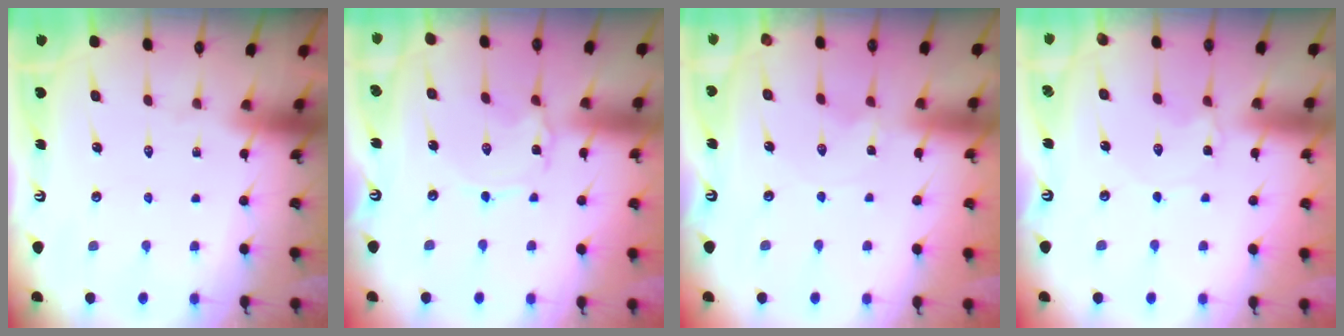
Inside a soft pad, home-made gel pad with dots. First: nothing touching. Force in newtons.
{"total": 1.7, "press": 1.7, "slide": 0.2}
{"total": 0.0}
{"total": 1.0, "press": 1.0, "slide": 0.1}